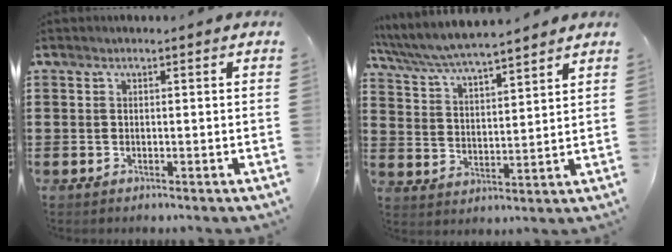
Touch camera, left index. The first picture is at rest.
{"total": 5.7, "force": [5.5, 0.1, 1.7], "torque": [-0.057, -0.034, 0.093]}